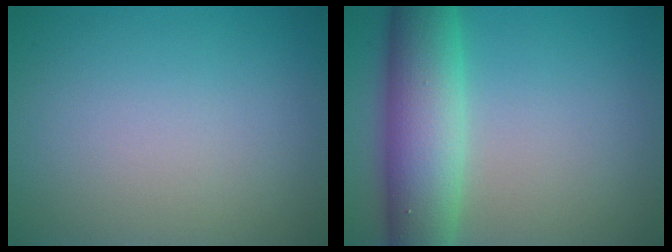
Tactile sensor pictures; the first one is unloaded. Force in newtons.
{"total": 8.4, "press": 8.4, "slide": 0.2}